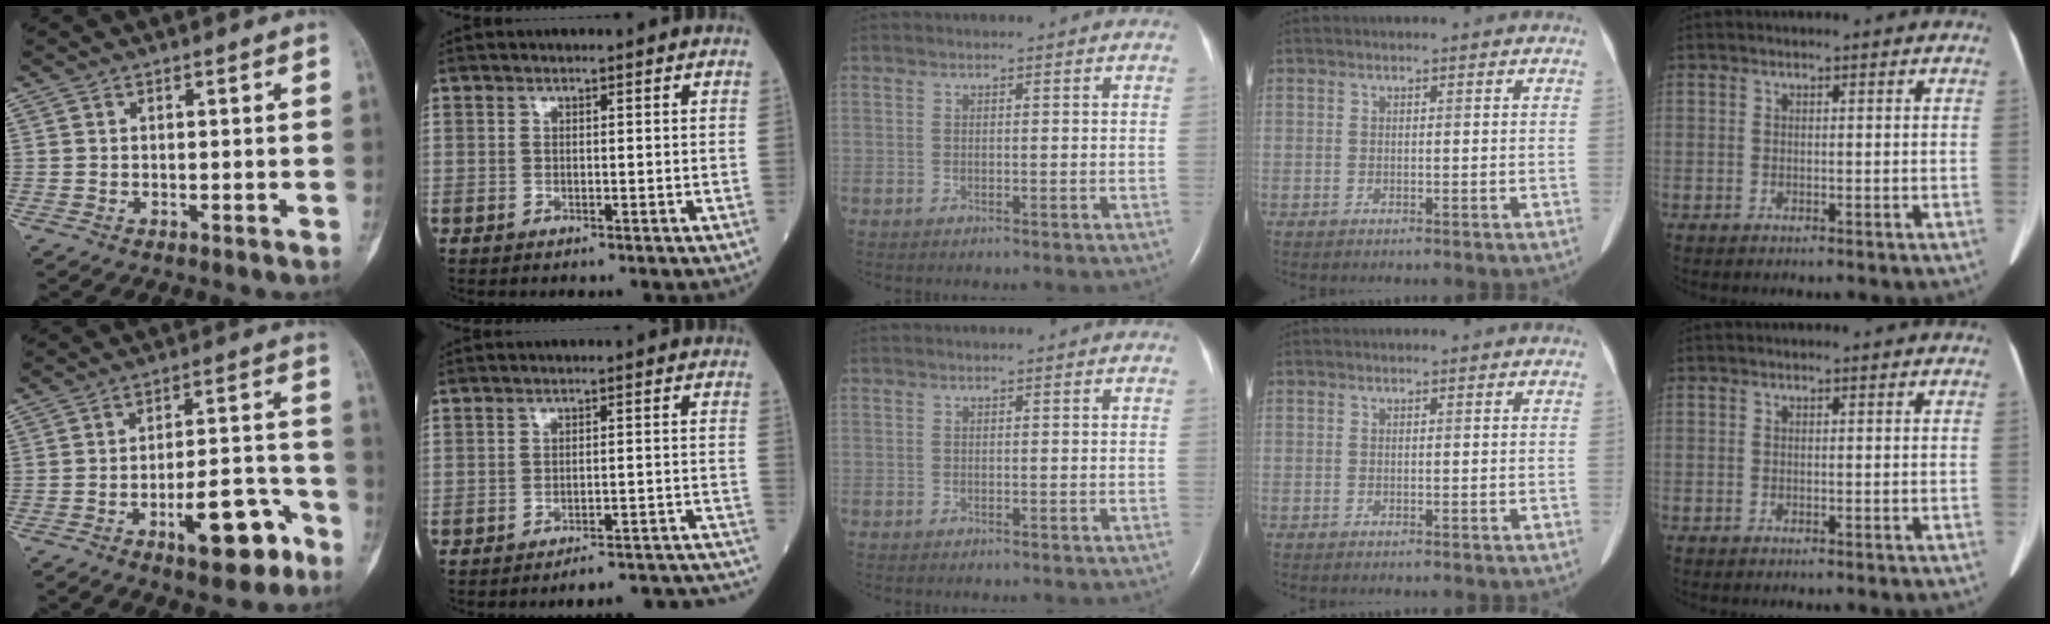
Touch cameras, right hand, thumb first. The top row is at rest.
{"thumb": {"total": 13.0, "force": [-6.8, 5.1, 9.9], "torque": [-0.127, 0.054, -0.095]}, "index": {"total": 15.0, "force": [-14.8, -0.2, 2.3], "torque": [0.020, 0.017, -0.171]}}